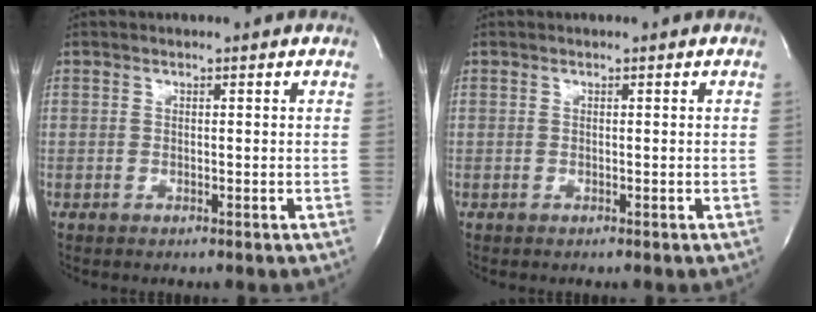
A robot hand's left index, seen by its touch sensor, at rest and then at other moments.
{"total": 0.0}